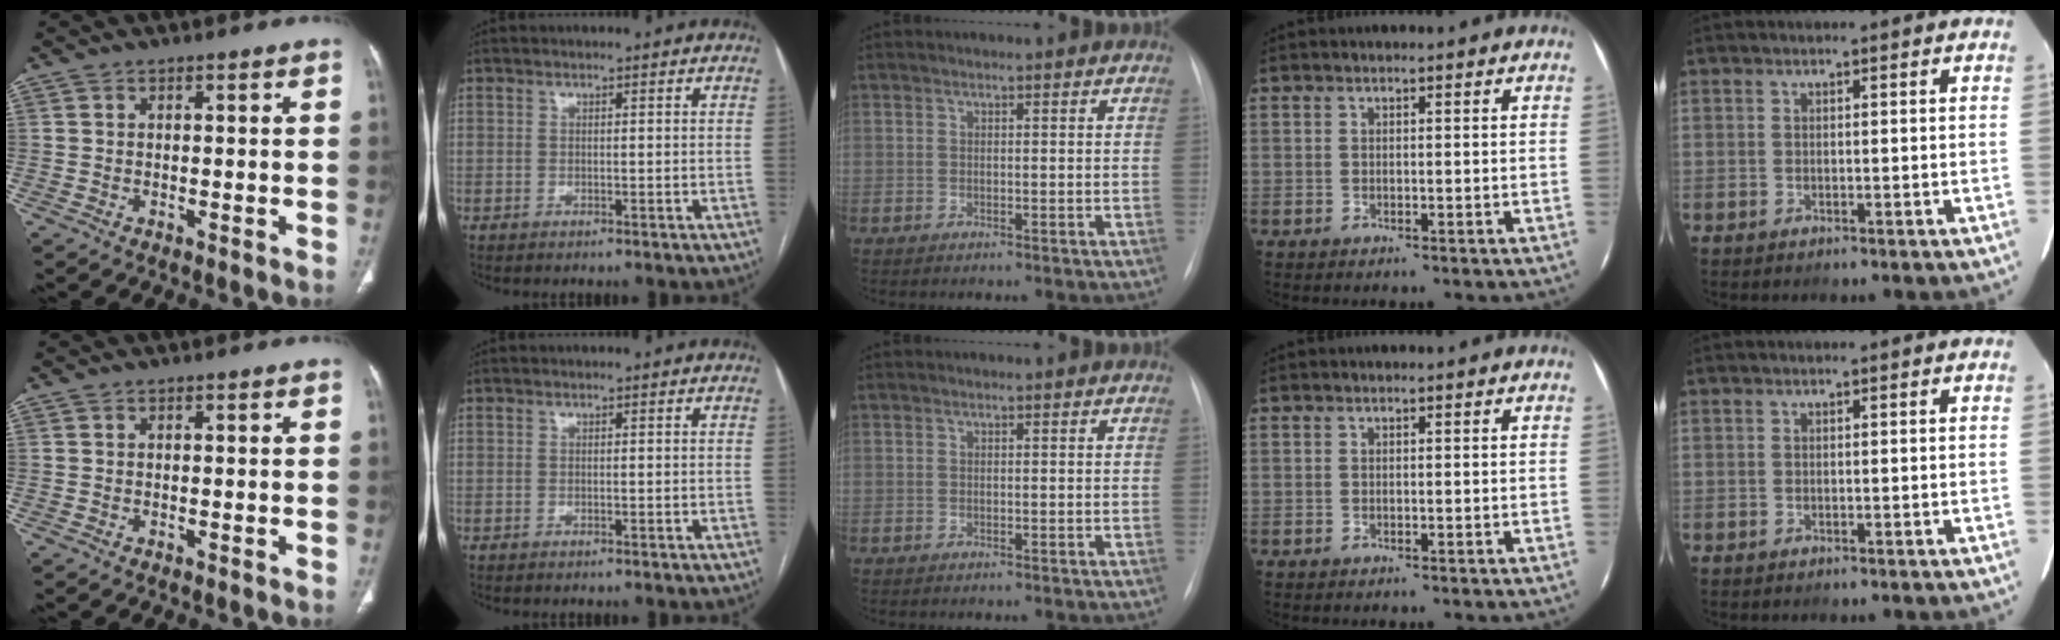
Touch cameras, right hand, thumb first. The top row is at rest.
{}